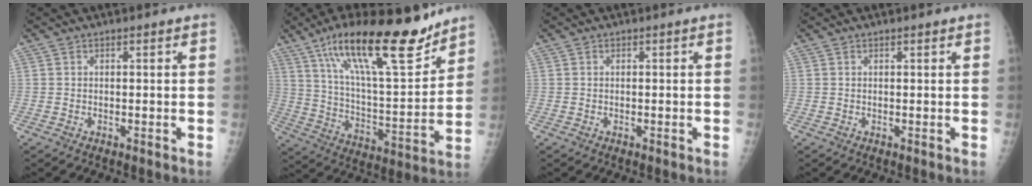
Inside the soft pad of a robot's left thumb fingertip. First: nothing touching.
{"total": 23.2, "force": [16.0, 5.8, 15.8], "torque": [-0.236, -0.070, 0.271]}
{"total": 0.0}
{"total": 0.8, "force": [0.6, 0.2, 0.5], "torque": [-0.006, -0.001, 0.007]}